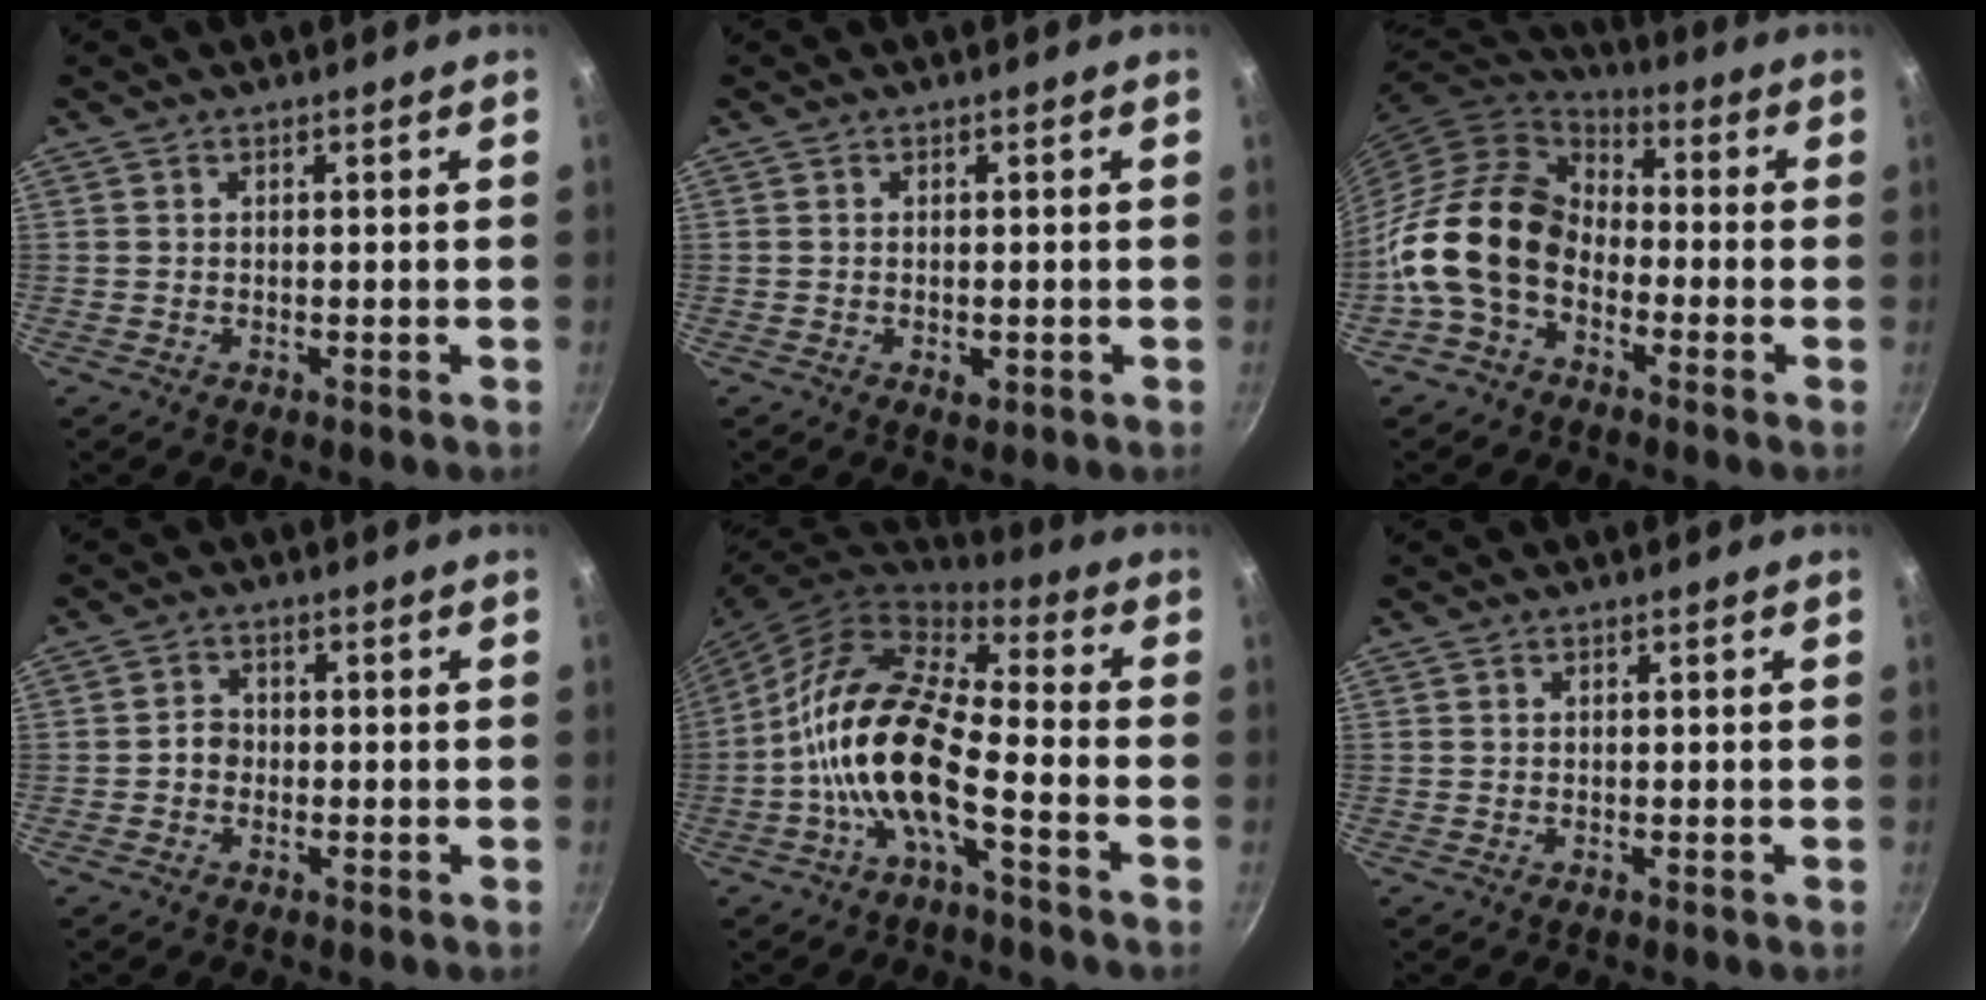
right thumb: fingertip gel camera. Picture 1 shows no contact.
{"total": 1.8, "force": [-0.5, 1.1, 1.4], "torque": [-0.022, -0.003, -0.007]}
{"total": 15.7, "force": [-4.4, 11.0, 10.4], "torque": [-0.167, 0.053, -0.110]}
{"total": 2.7, "force": [-0.7, 2.3, 1.2], "torque": [-0.006, 0.013, -0.014]}
{"total": 15.4, "force": [-4.9, 5.8, 13.4], "torque": [-0.251, 0.045, -0.111]}
{"total": 0.0}